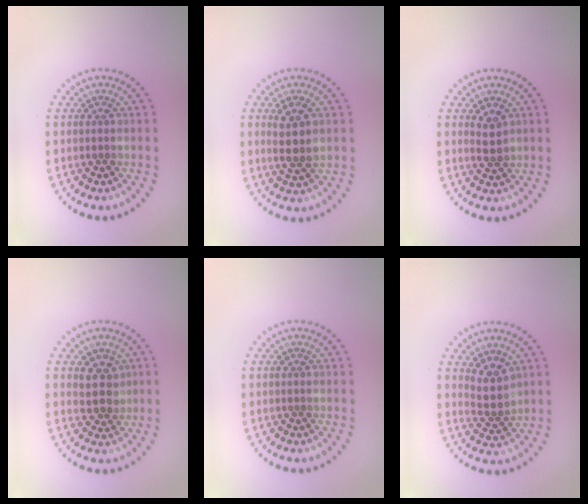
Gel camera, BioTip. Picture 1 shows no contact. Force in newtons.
{"total": 2.9, "press": 2.8, "slide": 0.8}
{"total": 1.9, "press": 1.8, "slide": 0.5}
{"total": 2.5, "press": 2.2, "slide": 1.0}
{"total": 0.0}
{"total": 2.5, "press": 1.9, "slide": 1.6}